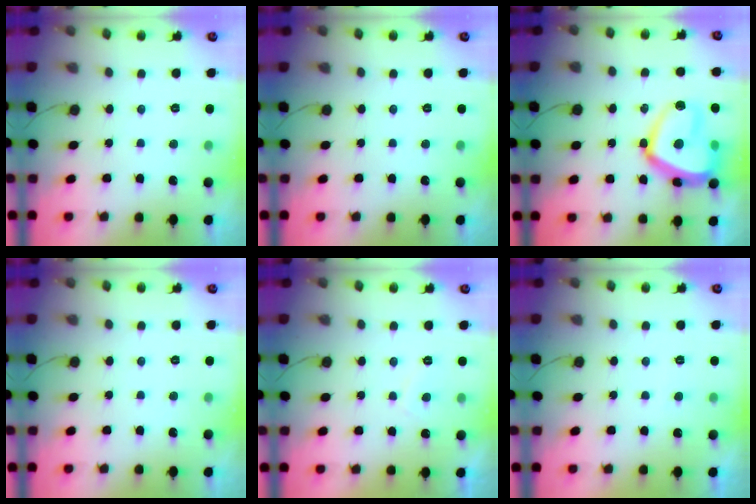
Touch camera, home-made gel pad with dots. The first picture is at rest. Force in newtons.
{"total": 0.0}
{"total": 18.4, "press": 18.3, "slide": 1.7}
{"total": 0.0}
{"total": 1.8, "press": 1.6, "slide": 0.8}
{"total": 0.0}